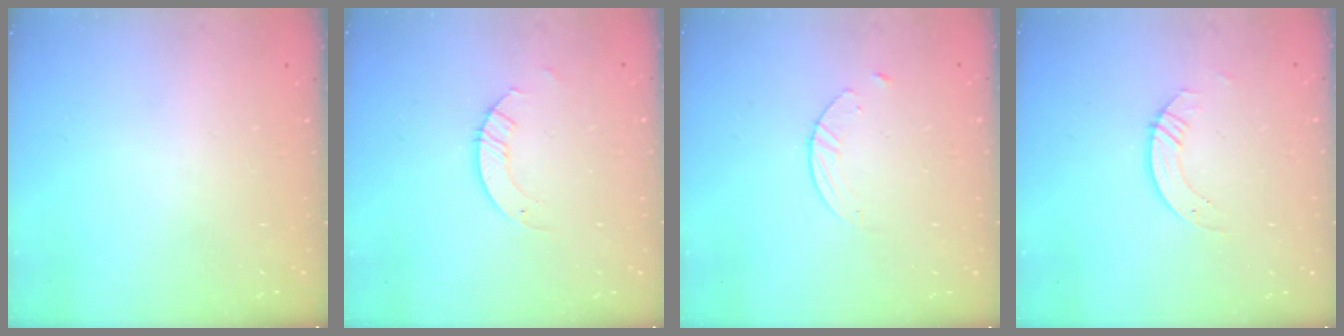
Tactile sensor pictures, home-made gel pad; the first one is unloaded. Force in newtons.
{"total": 3.2, "press": 3.2, "slide": 0.2}
{"total": 2.7, "press": 2.6, "slide": 0.3}
{"total": 3.5, "press": 3.5, "slide": 0.4}